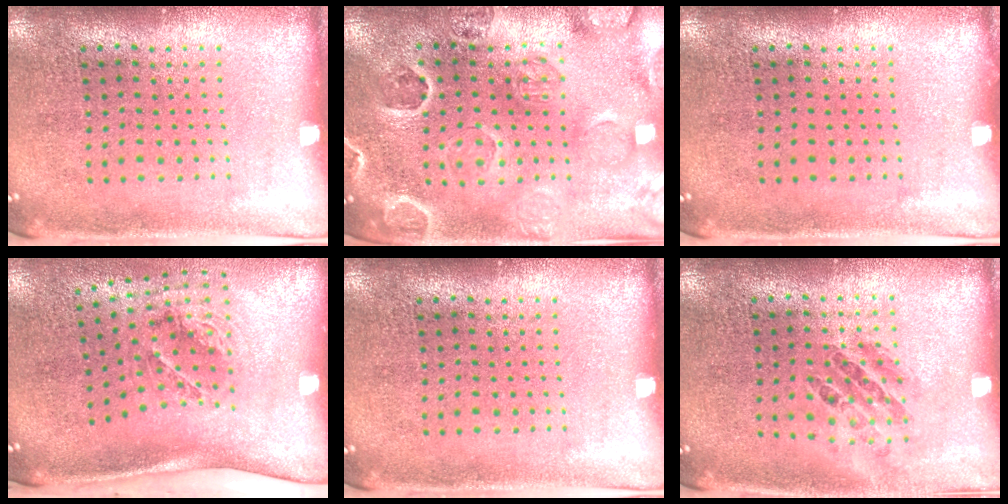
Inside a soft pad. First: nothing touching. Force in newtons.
{"total": 2.8, "press": 2.7, "slide": 0.6}
{"total": 0.0}
{"total": 1.9, "press": 1.2, "slide": 1.4}
{"total": 0.0}
{"total": 1.0, "press": 0.8, "slide": 0.5}